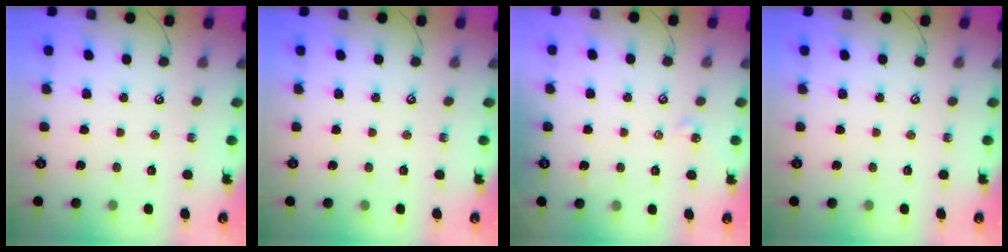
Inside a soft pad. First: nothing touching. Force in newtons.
{"total": 0.0}
{"total": 2.8, "press": 2.7, "slide": 0.4}
{"total": 0.0}